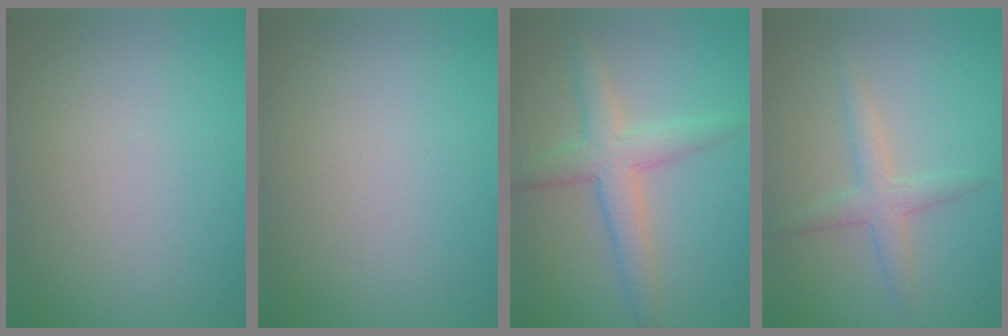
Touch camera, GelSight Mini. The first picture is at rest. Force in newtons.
{"total": 0.0}
{"total": 4.1, "press": 4.1, "slide": 0.1}
{"total": 2.5, "press": 2.5, "slide": 0.1}